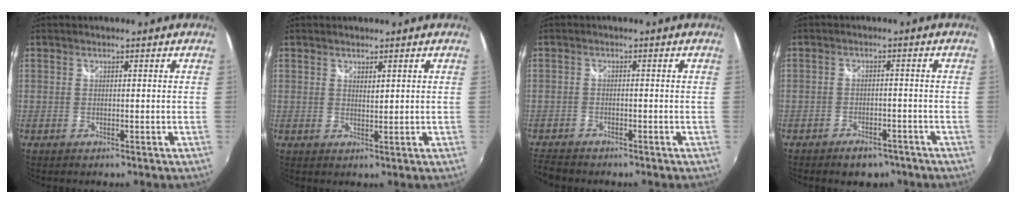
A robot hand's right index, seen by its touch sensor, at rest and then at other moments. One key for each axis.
{"total": 1.3, "fx": 0.8, "fy": 0.6, "fz": 0.8, "tx": -0.011, "ty": -0.001, "tz": 0.013}
{"total": 5.2, "fx": -4.5, "fy": 1.7, "fz": 1.8, "tx": -0.055, "ty": -0.019, "tz": -0.083}
{"total": 6.1, "fx": -4.6, "fy": 3.3, "fz": 2.3, "tx": -0.053, "ty": 0.003, "tz": -0.062}